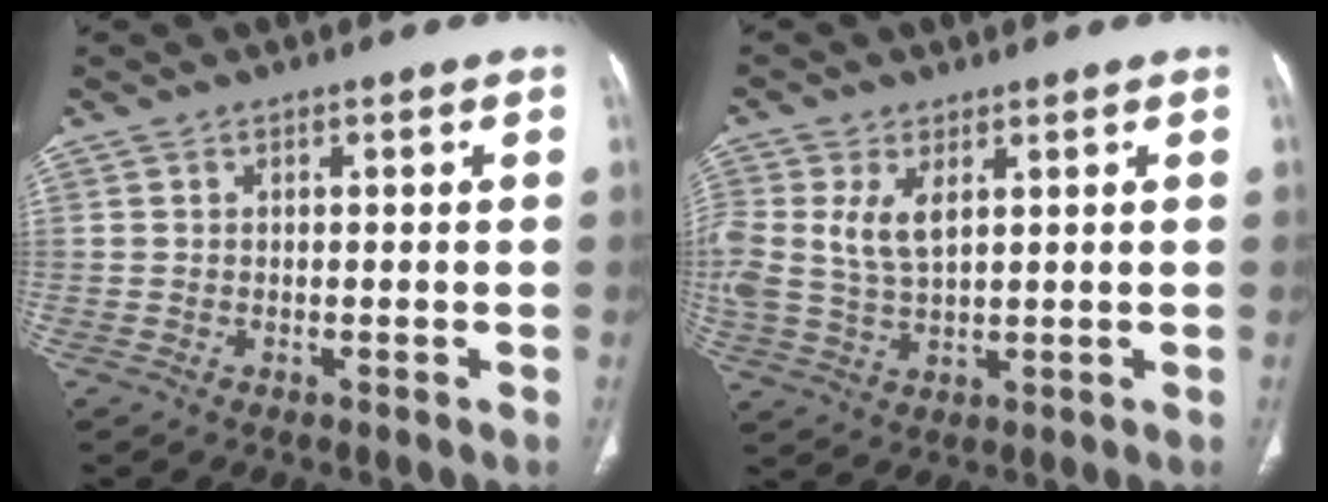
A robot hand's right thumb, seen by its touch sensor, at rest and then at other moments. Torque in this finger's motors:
{"motor_torque": [0.21, 0.22, 0.56, 0.66, 0.12]}